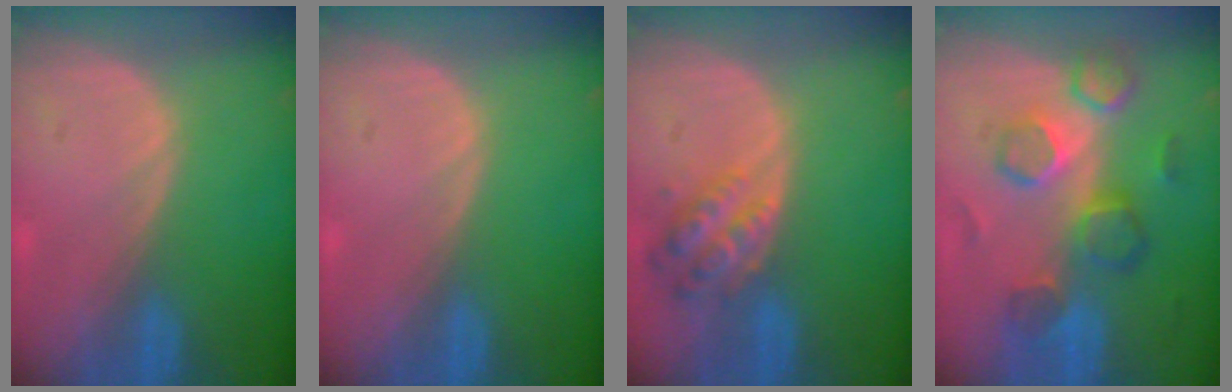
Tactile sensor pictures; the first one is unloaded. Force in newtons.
{"total": 0.0}
{"total": 6.0, "press": 5.5, "slide": 2.4}
{"total": 8.7, "press": 8.4, "slide": 2.2}